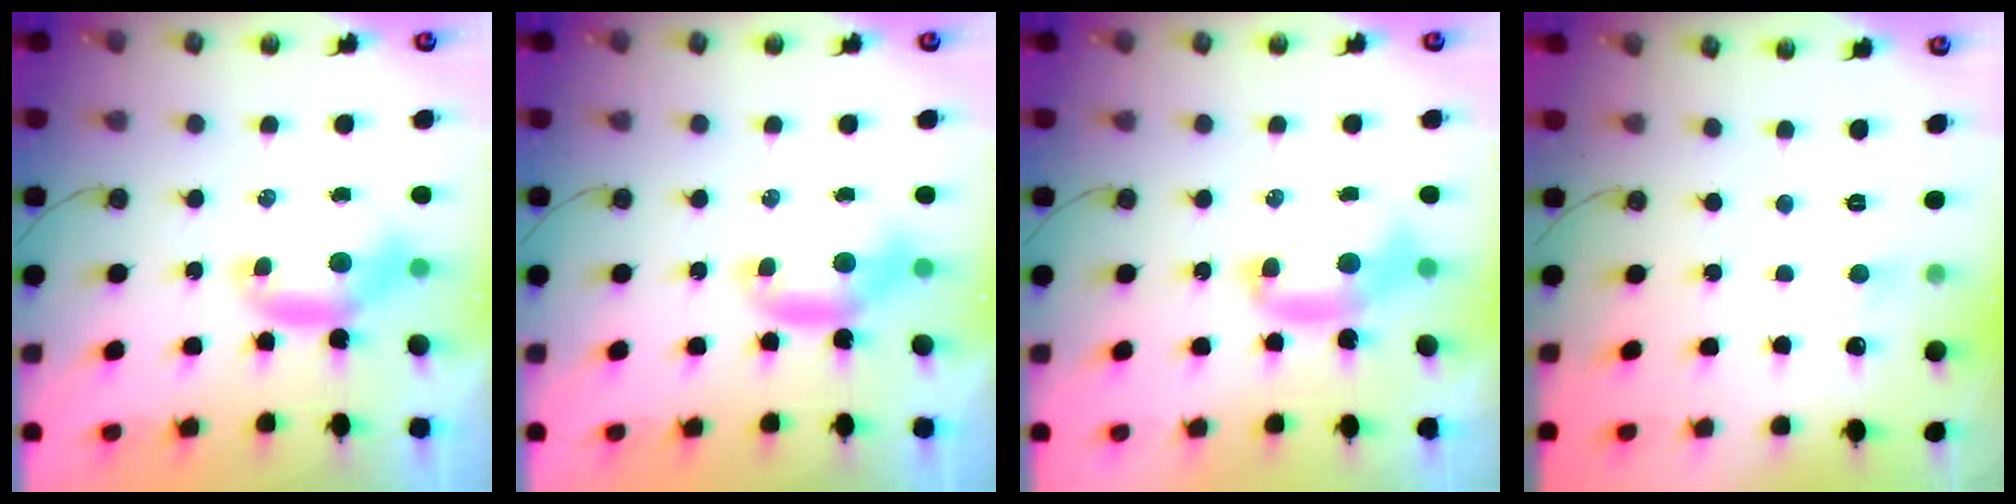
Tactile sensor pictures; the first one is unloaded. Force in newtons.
{"total": 0.0}
{"total": 2.3, "press": 2.3, "slide": 0.3}
{"total": 1.1, "press": 0.9, "slide": 0.7}